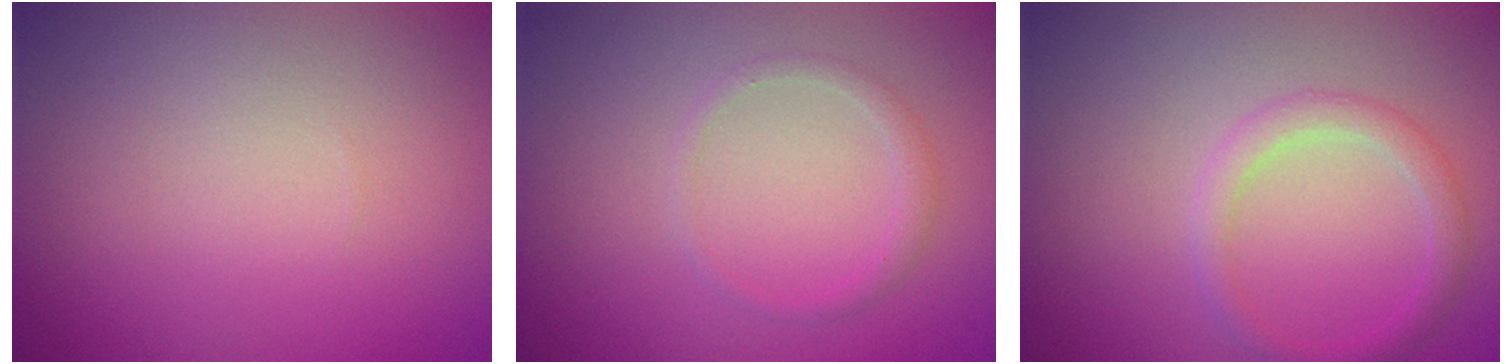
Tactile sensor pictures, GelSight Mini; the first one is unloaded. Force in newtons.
{"total": 1.1, "press": 1.0, "slide": 0.1}
{"total": 1.9, "press": 1.9, "slide": 0.2}